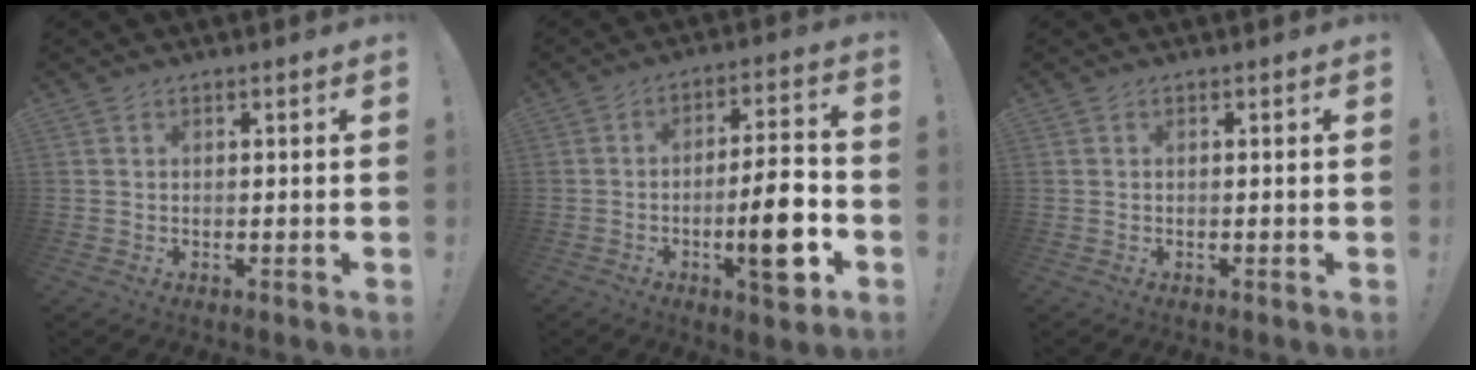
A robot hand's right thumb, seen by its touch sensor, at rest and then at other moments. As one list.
[{"total": 13.9, "force": [-4.5, 3.2, 12.8], "torque": [-0.186, 0.008, -0.076]}, {"total": 0.0}]